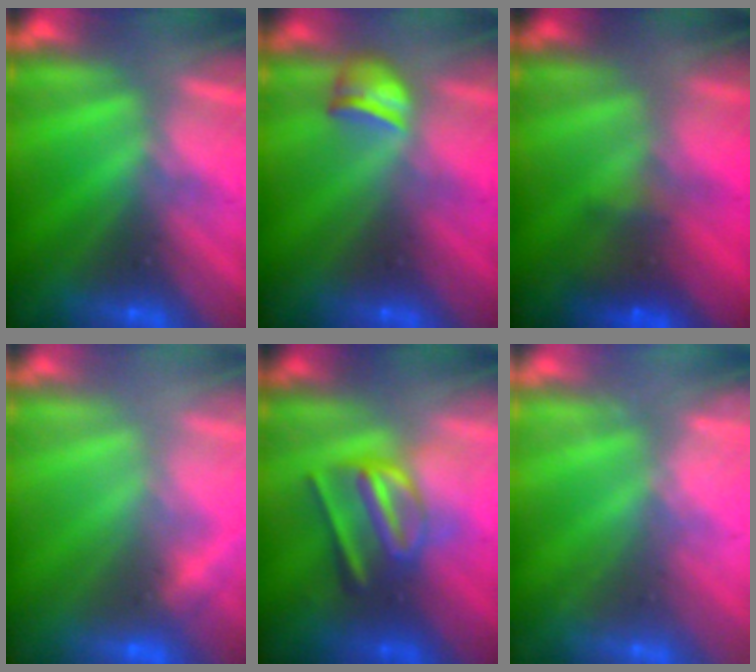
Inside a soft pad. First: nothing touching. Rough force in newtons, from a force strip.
{"total": 2.3}
{"total": 4.9}
{"total": 2.4}
{"total": 2.9}
{"total": 2.4}